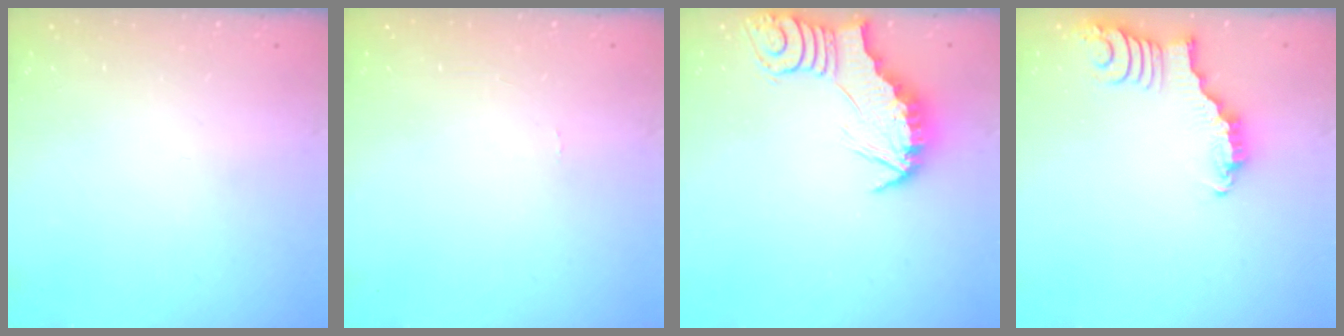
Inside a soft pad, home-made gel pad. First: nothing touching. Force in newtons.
{"total": 0.0}
{"total": 2.8, "press": 2.8, "slide": 0.3}
{"total": 2.8, "press": 2.8, "slide": 0.4}